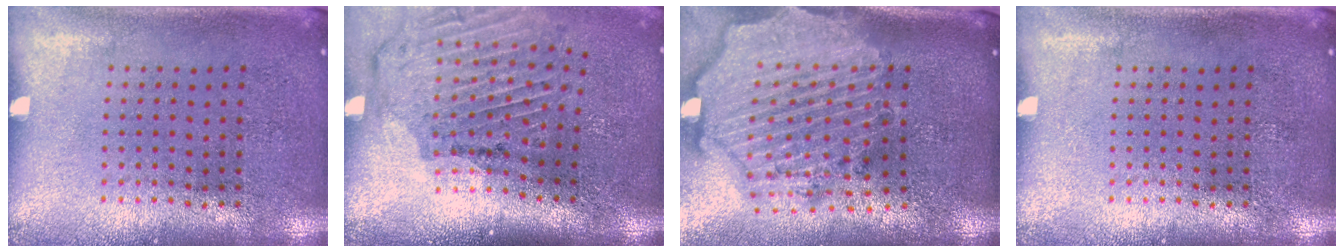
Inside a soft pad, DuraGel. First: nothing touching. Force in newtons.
{"total": 2.0, "press": 1.9, "slide": 0.6}
{"total": 3.6, "press": 3.0, "slide": 2.0}
{"total": 0.0}